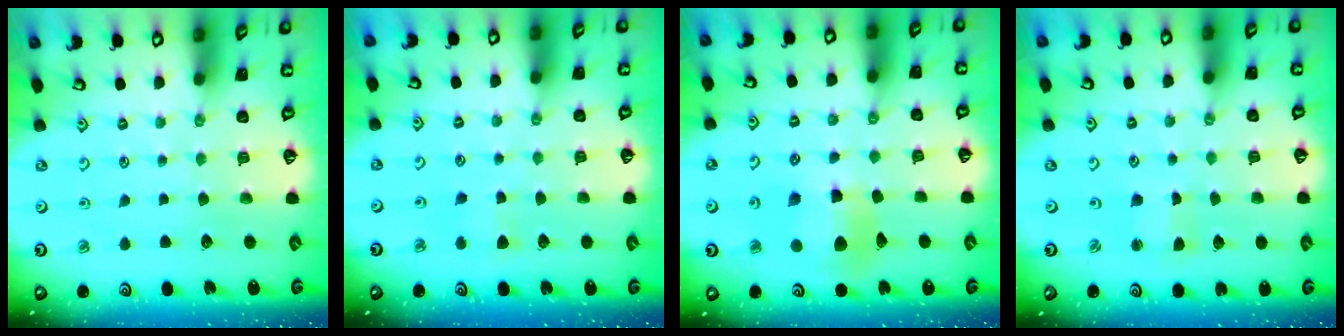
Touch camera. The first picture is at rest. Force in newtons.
{"total": 3.5, "press": 3.5, "slide": 0.6}
{"total": 10.6, "press": 10.5, "slide": 1.2}
{"total": 2.5, "press": 2.5, "slide": 0.3}